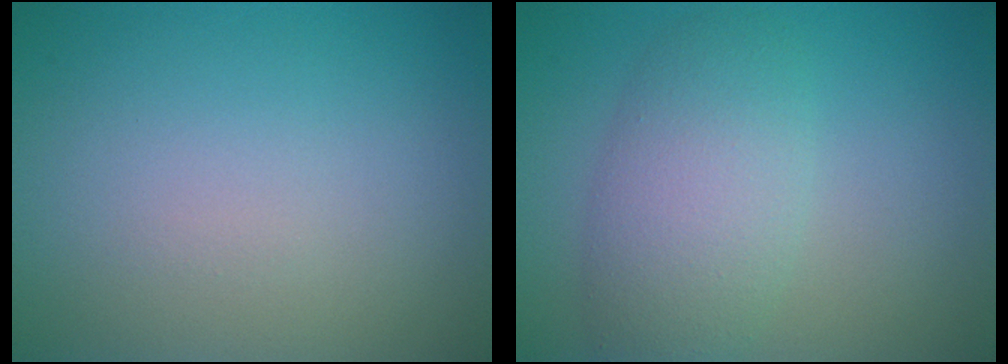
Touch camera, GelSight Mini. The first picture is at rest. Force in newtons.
{"total": 5.0, "press": 5.0, "slide": 0.1}